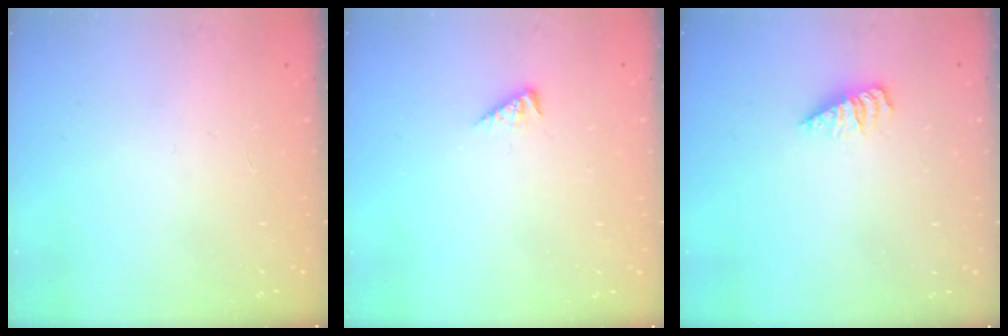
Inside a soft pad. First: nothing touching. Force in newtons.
{"total": 2.4, "press": 2.3, "slide": 0.5}
{"total": 1.8, "press": 1.7, "slide": 0.4}